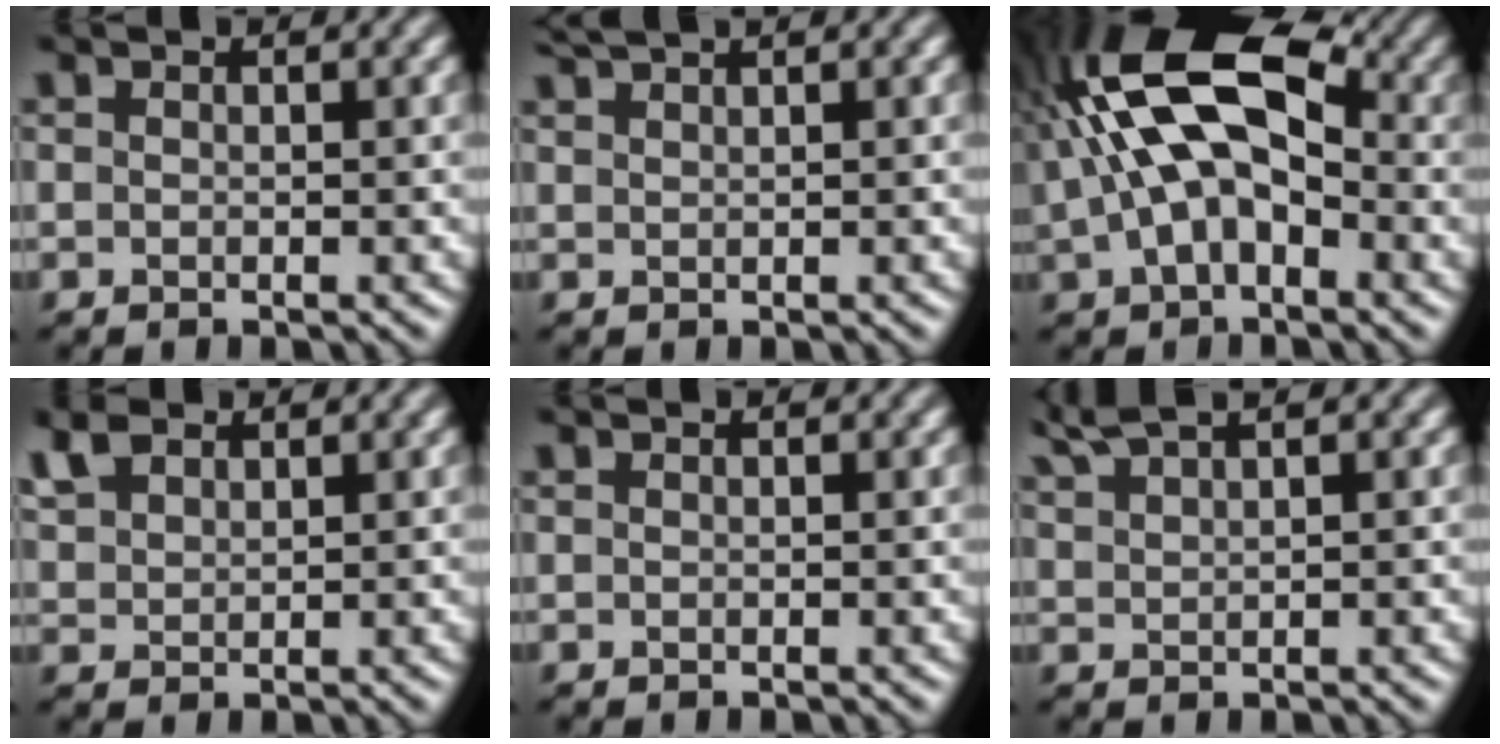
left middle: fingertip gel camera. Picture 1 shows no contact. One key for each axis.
{"total": 1.4, "fx": 1.4, "fy": -0.1, "fz": 0.4, "tx": -0.007, "ty": 0.010, "tz": 0.031}
{"total": 12.4, "fx": 2.1, "fy": 6.8, "fz": 10.1, "tx": -0.199, "ty": 0.033, "tz": 0.022}
{"total": 2.8, "fx": 2.1, "fy": 1.5, "fz": 1.1, "tx": -0.035, "ty": 0.011, "tz": 0.043}
{"total": 0.0}
{"total": 3.1, "fx": 2.8, "fy": 0.3, "fz": 1.3, "tx": -0.032, "ty": 0.017, "tz": 0.060}